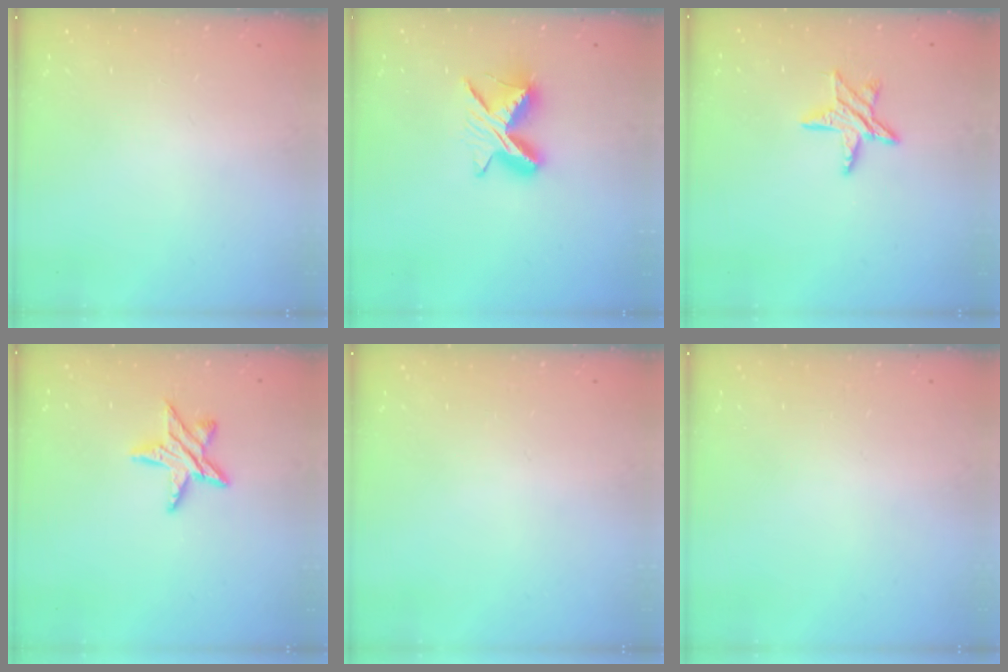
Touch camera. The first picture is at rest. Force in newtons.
{"total": 9.3, "press": 9.3, "slide": 0.3}
{"total": 8.9, "press": 8.9, "slide": 0.6}
{"total": 10.1, "press": 10.1, "slide": 0.5}
{"total": 0.0}
{"total": 0.0}